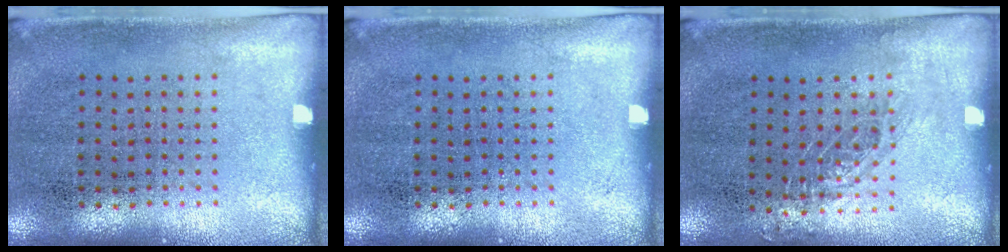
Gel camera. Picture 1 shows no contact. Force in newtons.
{"total": 0.0}
{"total": 0.8, "press": 0.8, "slide": 0.2}